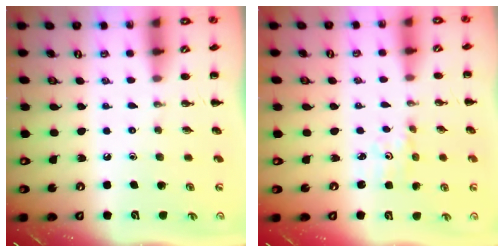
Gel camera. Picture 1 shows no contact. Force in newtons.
{"total": 2.1, "press": 2.0, "slide": 0.6}